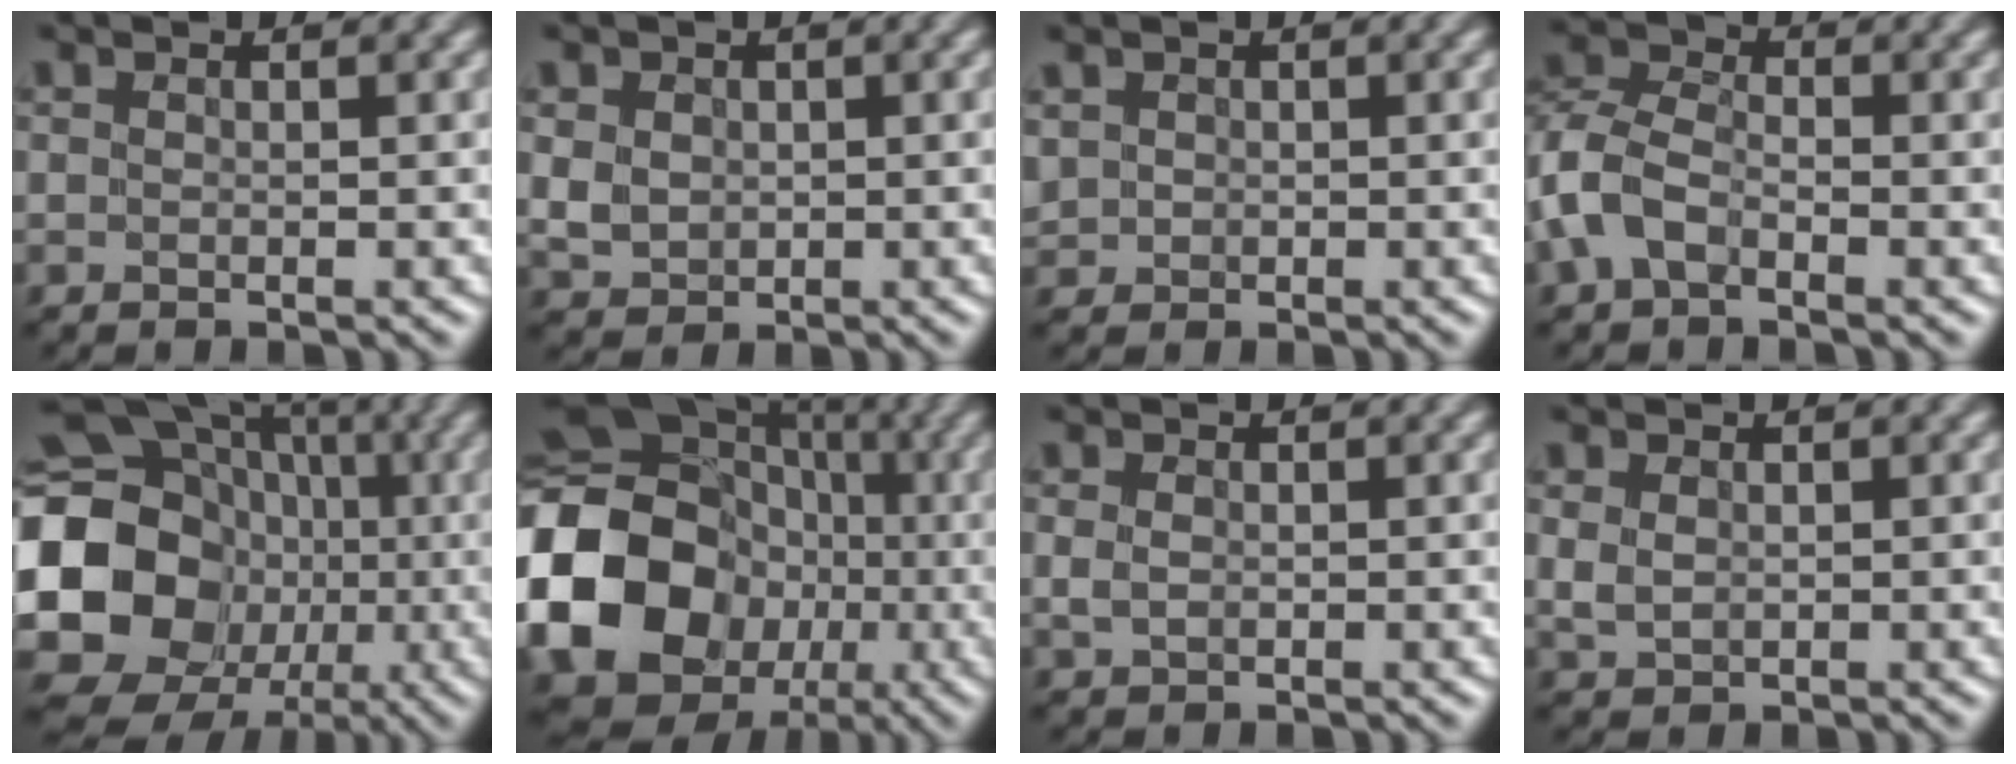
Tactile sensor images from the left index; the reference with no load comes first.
{"total": 2.6, "force": [0.6, 2.3, 1.2], "torque": [-0.037, 0.000, 0.019]}
{"total": 1.4, "force": [0.5, 1.3, 0.3], "torque": [-0.008, -0.001, 0.012]}
{"total": 4.6, "force": [-1.9, 2.9, 3.1], "torque": [-0.075, 0.009, -0.052]}
{"total": 21.7, "force": [-1.9, 19.6, 9.2], "torque": [-0.178, -0.014, -0.073]}
{"total": 21.0, "force": [-3.9, 18.4, 9.3], "torque": [-0.195, -0.020, -0.102]}
{"total": 1.2, "force": [0.1, 0.9, 0.8], "torque": [-0.020, 0.000, 0.002]}
{"total": 1.5, "force": [0.4, 1.2, 0.9], "torque": [-0.024, -0.002, 0.011]}